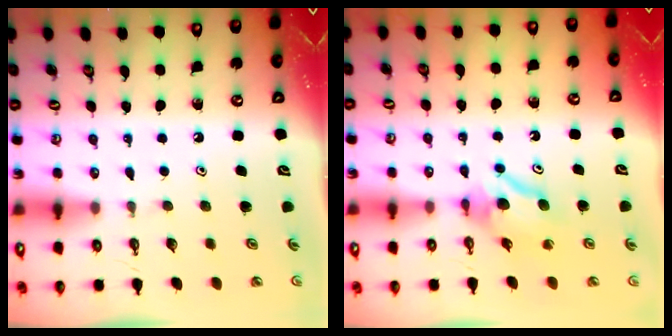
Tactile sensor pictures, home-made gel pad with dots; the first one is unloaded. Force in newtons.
{"total": 7.9, "press": 7.9, "slide": 0.2}